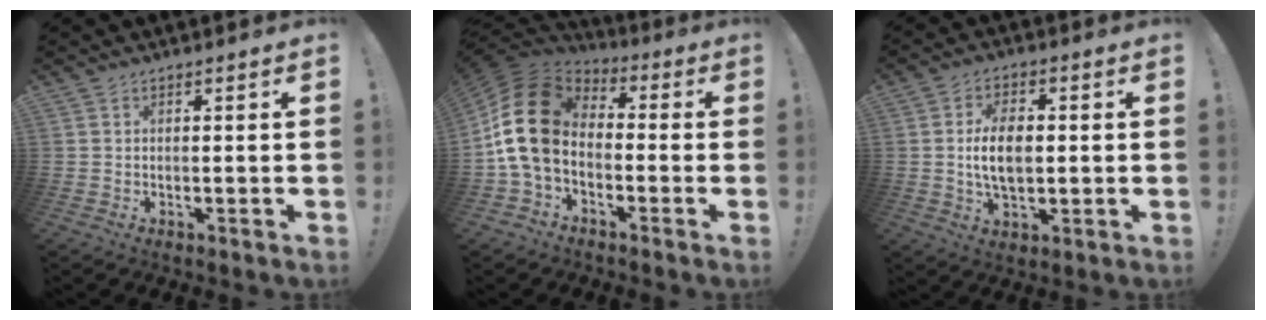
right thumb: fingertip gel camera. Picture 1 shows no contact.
{"total": 16.5, "force": [0.5, 11.1, 12.1], "torque": [-0.225, 0.014, 0.014]}
{"total": 9.8, "force": [0.0, 5.6, 8.1], "torque": [-0.140, -0.001, -0.002]}